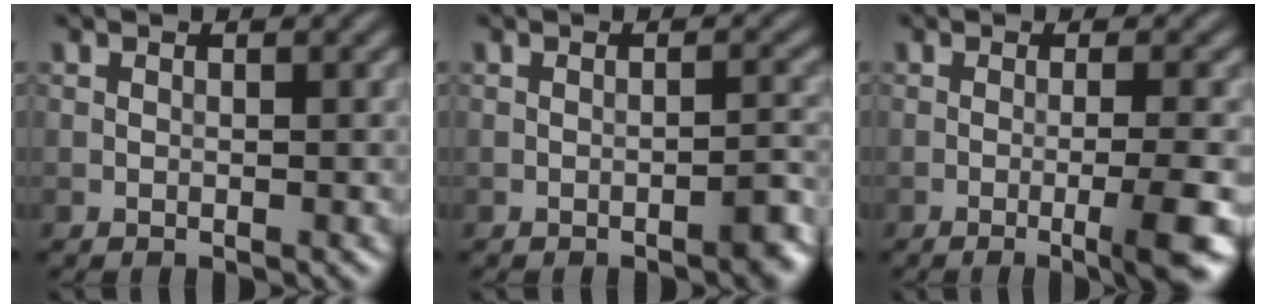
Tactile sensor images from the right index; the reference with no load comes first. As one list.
[{"total": 1.7, "force": [-1.1, 0.2, 1.2], "torque": [-0.013, 0.007, -0.017]}, {"total": 4.7, "force": [-1.4, 0.8, 4.4], "torque": [-0.058, -0.003, -0.027]}]